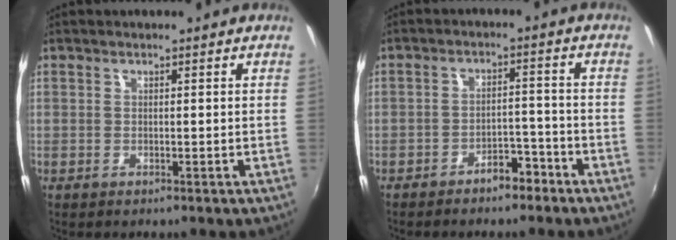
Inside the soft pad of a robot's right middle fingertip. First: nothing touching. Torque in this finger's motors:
{"motor_torque": [1.00, -1.14, 0.15, 0.08]}